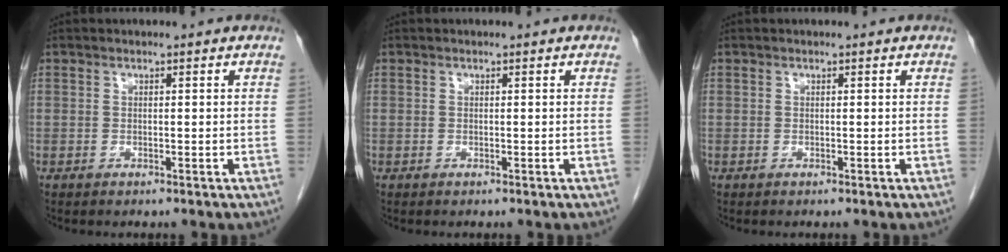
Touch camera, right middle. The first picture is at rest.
{"total": 0.0}
{"total": 0.0}